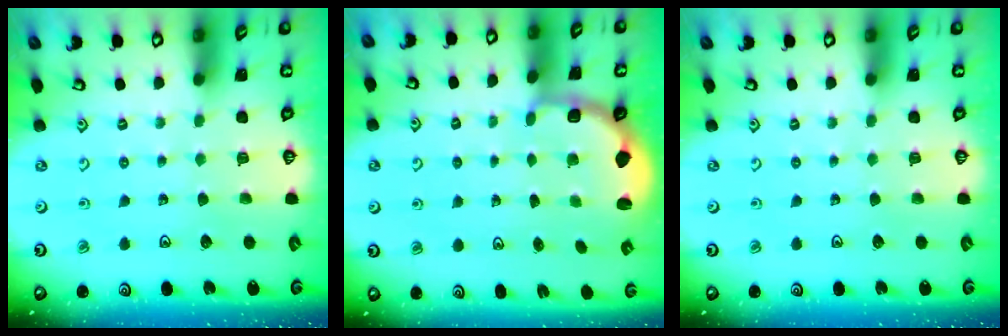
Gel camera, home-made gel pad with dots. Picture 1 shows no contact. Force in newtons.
{"total": 3.0, "press": 2.2, "slide": 2.0}
{"total": 0.0}